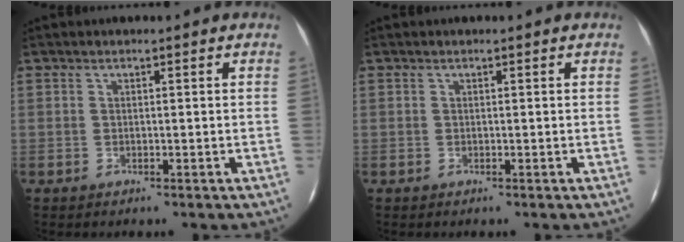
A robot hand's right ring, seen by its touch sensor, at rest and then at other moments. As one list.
[{"total": 0.0}]